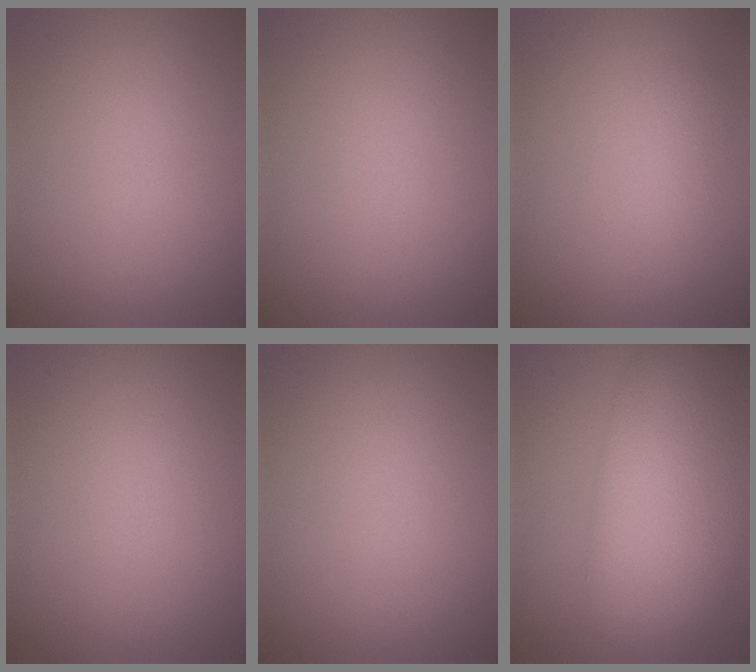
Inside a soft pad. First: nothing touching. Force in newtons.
{"total": 0.0}
{"total": 1.5, "press": 1.5, "slide": 0.1}
{"total": 0.0}
{"total": 0.0}
{"total": 11.7, "press": 11.7, "slide": 0.3}